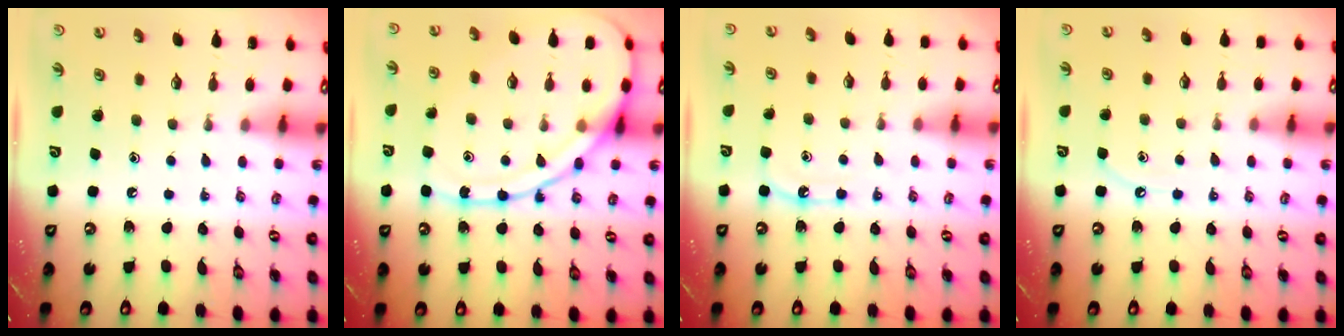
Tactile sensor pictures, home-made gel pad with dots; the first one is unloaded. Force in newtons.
{"total": 15.6, "press": 15.5, "slide": 1.7}
{"total": 7.0, "press": 6.9, "slide": 0.6}
{"total": 6.5, "press": 6.5, "slide": 0.8}